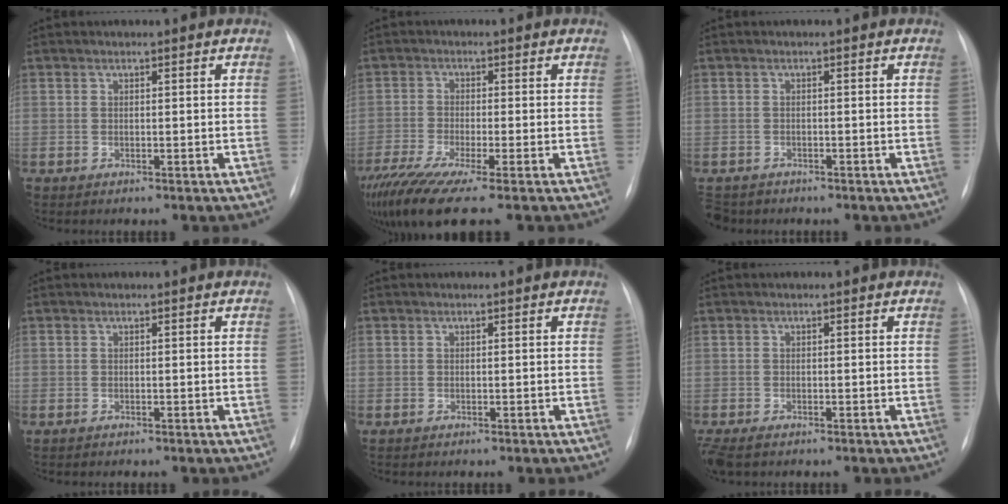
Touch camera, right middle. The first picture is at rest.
{"total": 10.3, "force": [-7.6, 0.4, 6.9], "torque": [-0.118, -0.026, -0.131]}
{"total": 4.4, "force": [-3.6, 2.5, 0.7], "torque": [-0.011, -0.001, -0.060]}
{"total": 0.0}
{"total": 0.0}
{"total": 3.5, "force": [-2.4, 1.4, 2.1], "torque": [-0.047, -0.011, -0.039]}